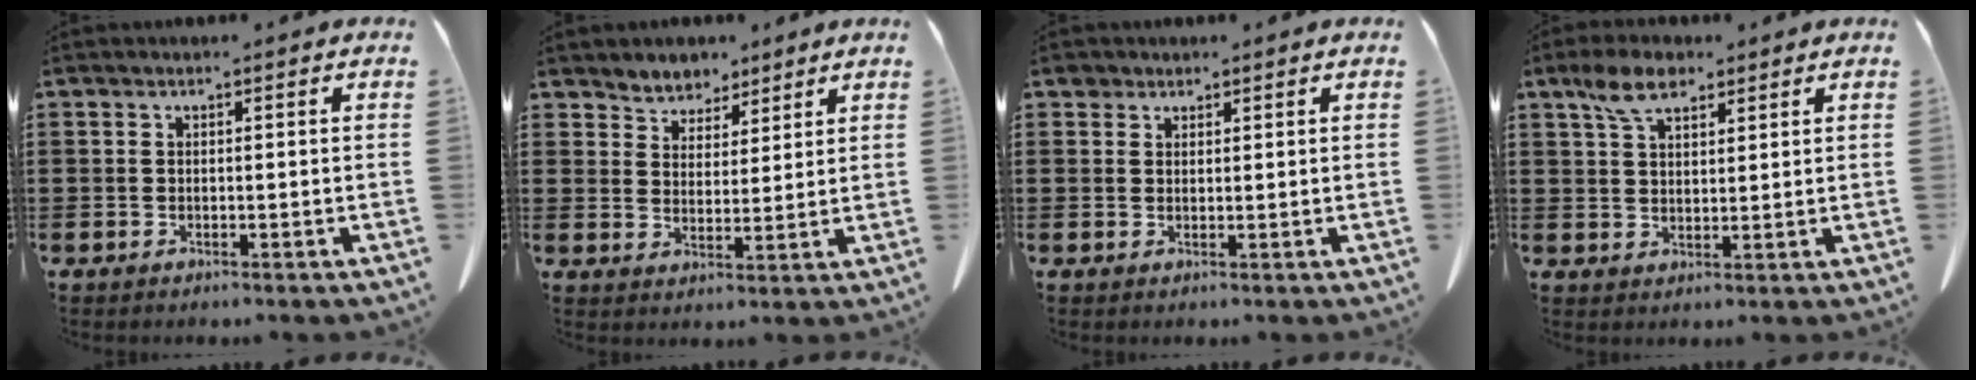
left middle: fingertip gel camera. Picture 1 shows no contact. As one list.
[{"total": 4.3, "force": [3.9, 1.8, -0.6], "torque": [-0.012, -0.016, 0.073]}, {"total": 1.6, "force": [1.4, 0.9, 0.2], "torque": [-0.009, 0.001, 0.028]}, {"total": 5.8, "force": [3.7, 2.6, 3.6], "torque": [-0.080, 0.007, 0.070]}]